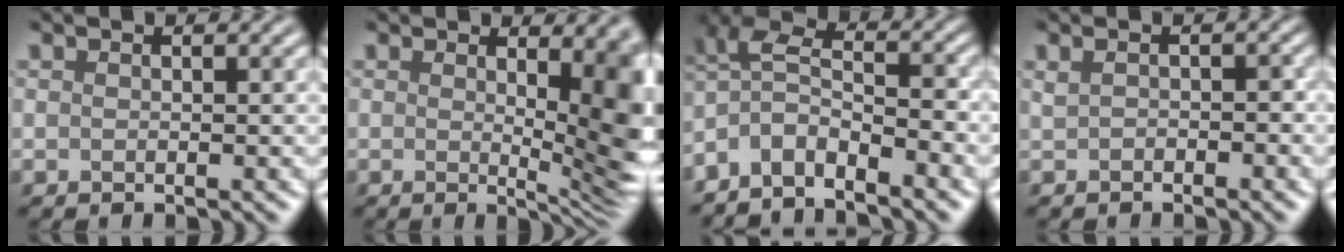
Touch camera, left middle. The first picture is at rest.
{"total": 10.1, "force": [1.1, 3.8, 9.2], "torque": [-0.081, 0.006, 0.024]}
{"total": 5.2, "force": [-4.6, 1.2, 2.0], "torque": [-0.051, 0.003, -0.077]}
{"total": 0.8, "force": [-0.7, -0.3, 0.0], "torque": [-0.020, -0.003, 0.006]}